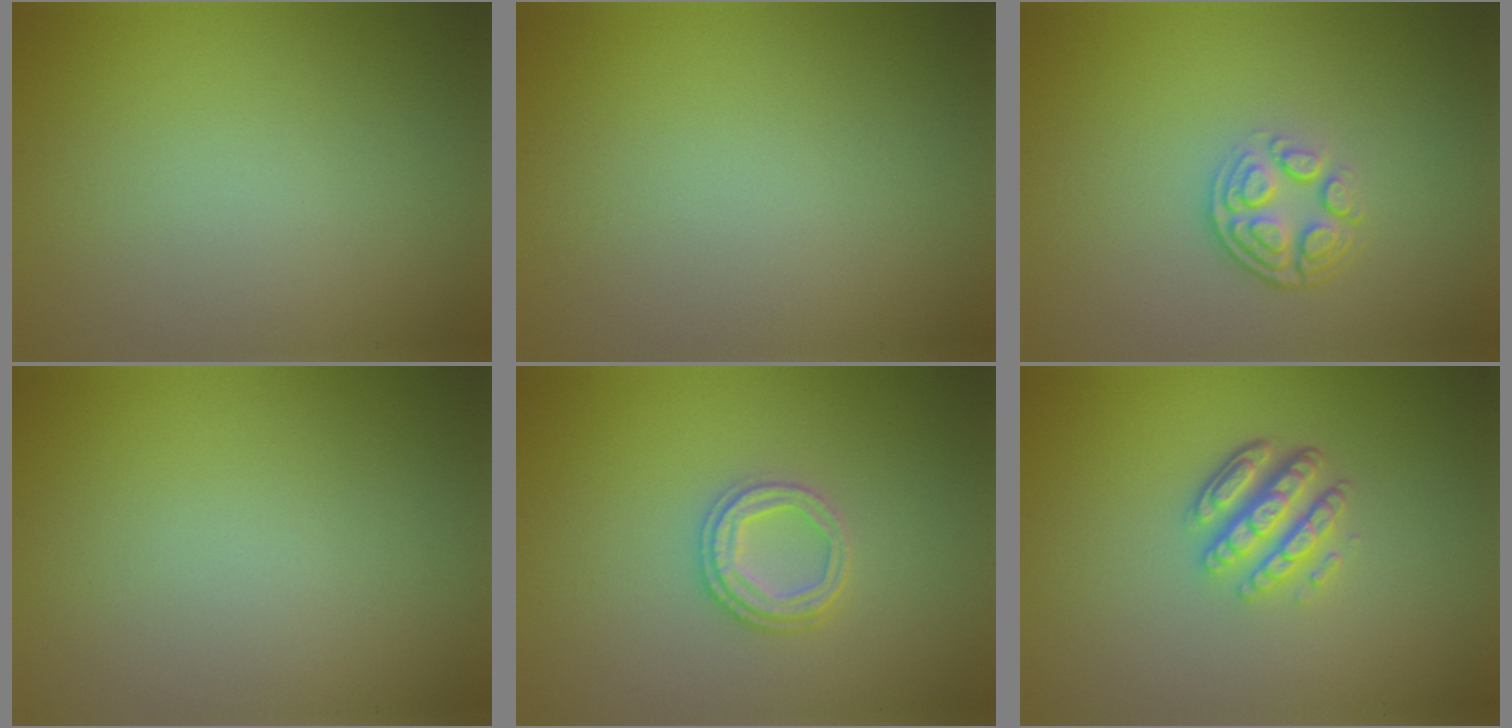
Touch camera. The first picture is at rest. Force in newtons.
{"total": 0.0}
{"total": 3.8, "press": 2.7, "slide": 2.7}
{"total": 0.0}
{"total": 2.5, "press": 2.4, "slide": 0.6}
{"total": 4.3, "press": 3.3, "slide": 2.7}